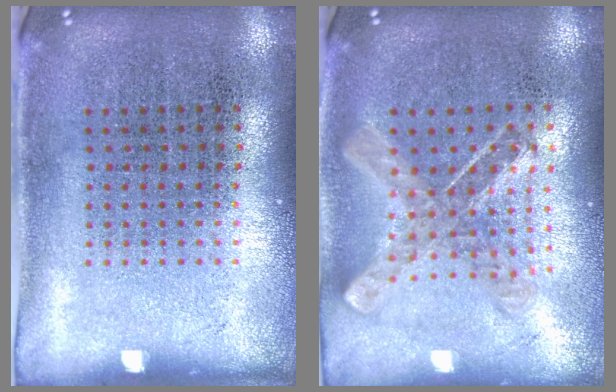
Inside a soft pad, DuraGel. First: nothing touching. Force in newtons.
{"total": 0.9, "press": 0.9, "slide": 0.1}